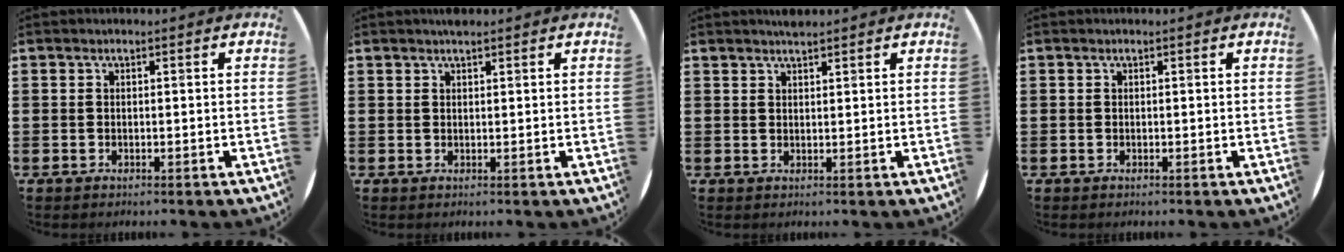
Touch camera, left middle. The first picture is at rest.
{"total": 1.1, "force": [1.1, 0.1, 0.2], "torque": [-0.005, 0.000, 0.020]}
{"total": 1.4, "force": [1.4, 0.1, 0.2], "torque": [-0.005, 0.000, 0.026]}
{"total": 0.0}